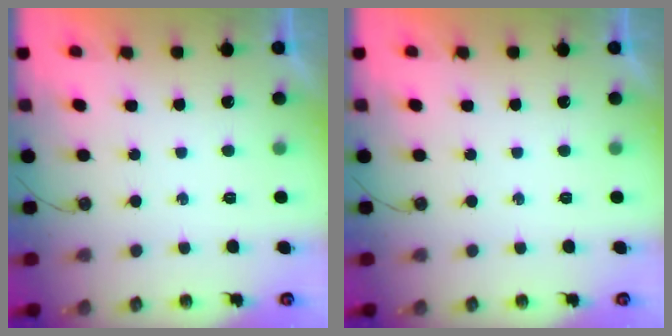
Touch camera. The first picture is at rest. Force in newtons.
{"total": 0.0}